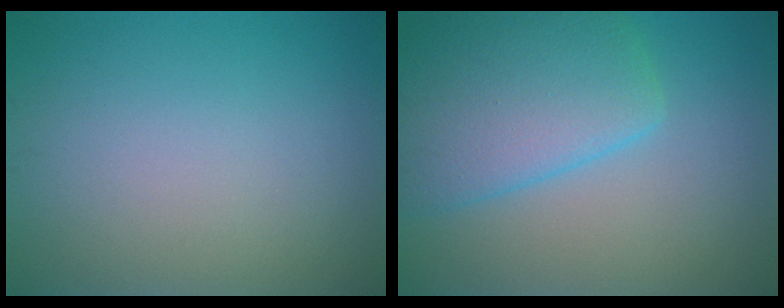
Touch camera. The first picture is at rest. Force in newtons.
{"total": 7.0, "press": 7.0, "slide": 0.4}